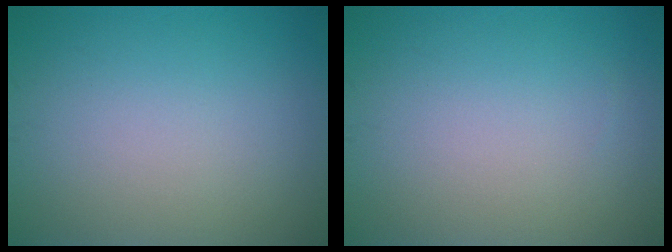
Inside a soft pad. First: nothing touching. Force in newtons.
{"total": 0.0}